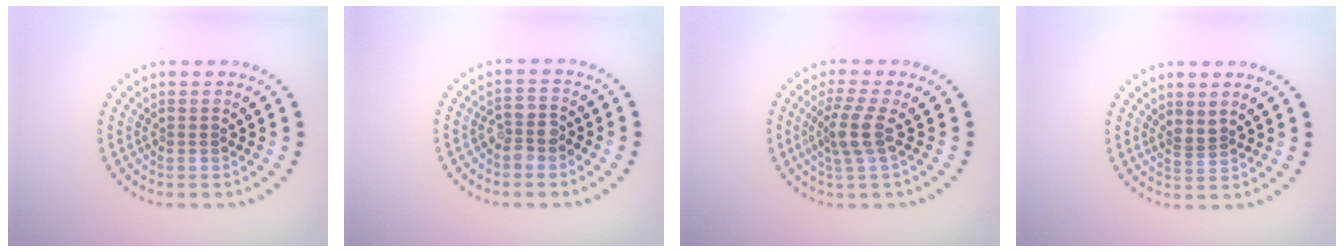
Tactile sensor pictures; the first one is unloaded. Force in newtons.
{"total": 2.2, "press": 2.0, "slide": 1.0}
{"total": 2.9, "press": 2.3, "slide": 1.8}
{"total": 1.2, "press": 0.7, "slide": 0.9}